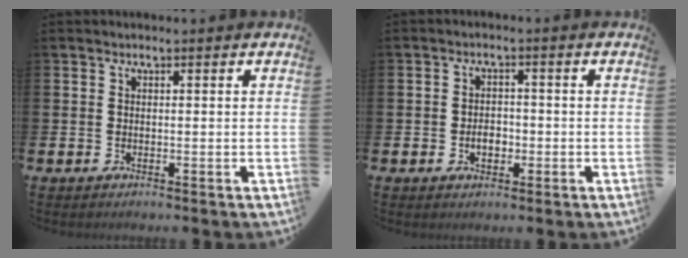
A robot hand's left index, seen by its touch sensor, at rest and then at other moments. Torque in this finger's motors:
{"motor_torque": [0.62, 0.14, 0.03, 0.05]}